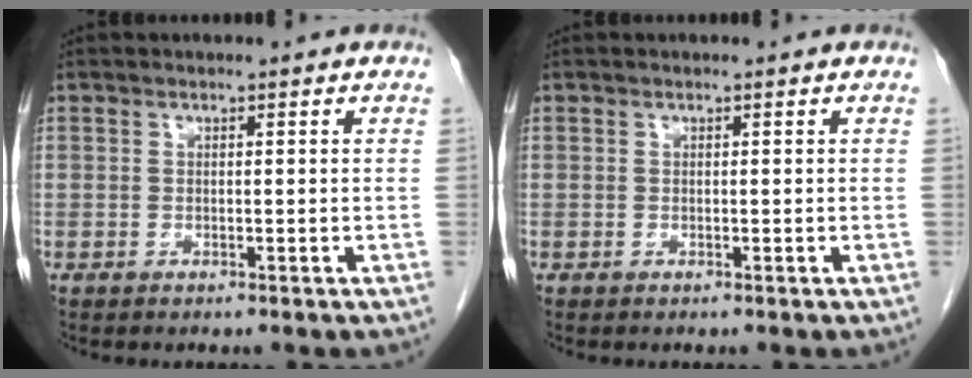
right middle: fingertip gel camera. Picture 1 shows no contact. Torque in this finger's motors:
{"motor_torque": [-0.38, 0.05, -0.04, -0.01]}